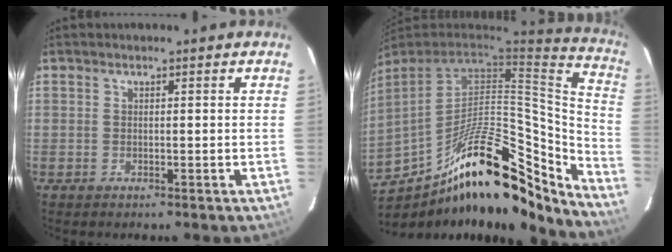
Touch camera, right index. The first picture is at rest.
{"total": 25.3, "force": [-17.4, 8.3, 16.5], "torque": [-0.243, -0.007, -0.277]}